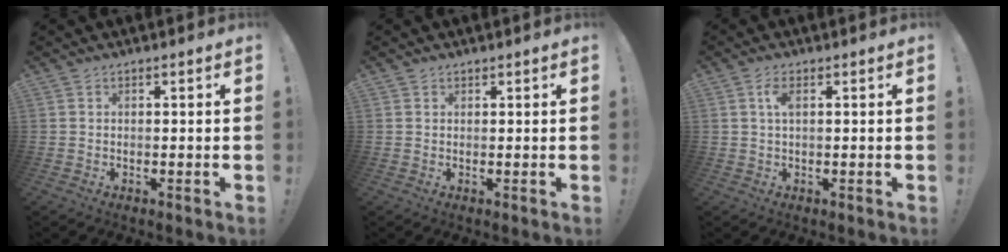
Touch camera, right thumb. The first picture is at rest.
{"total": 0.7, "force": [0.6, 0.4, 0.1], "torque": [0.002, -0.002, 0.012]}
{"total": 3.1, "force": [0.9, 1.1, 2.8], "torque": [-0.052, 0.004, 0.013]}